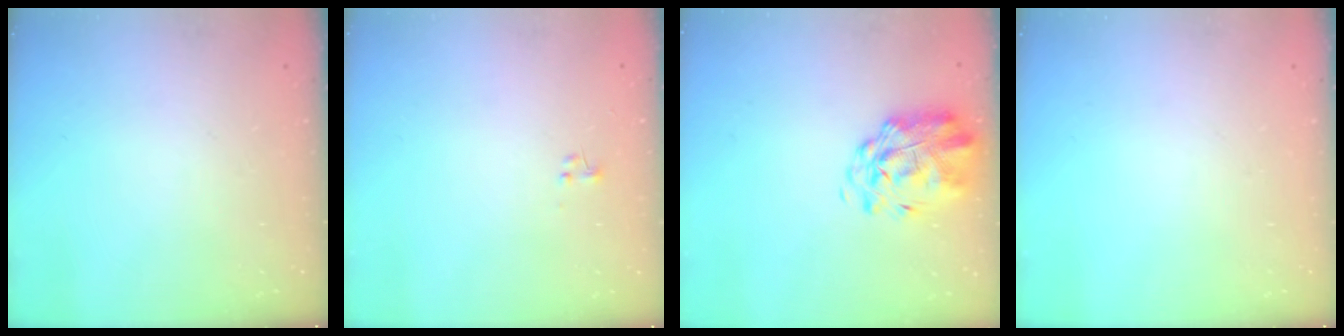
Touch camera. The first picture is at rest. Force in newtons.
{"total": 0.6, "press": 0.6, "slide": 0.2}
{"total": 3.3, "press": 2.8, "slide": 1.7}
{"total": 0.0}